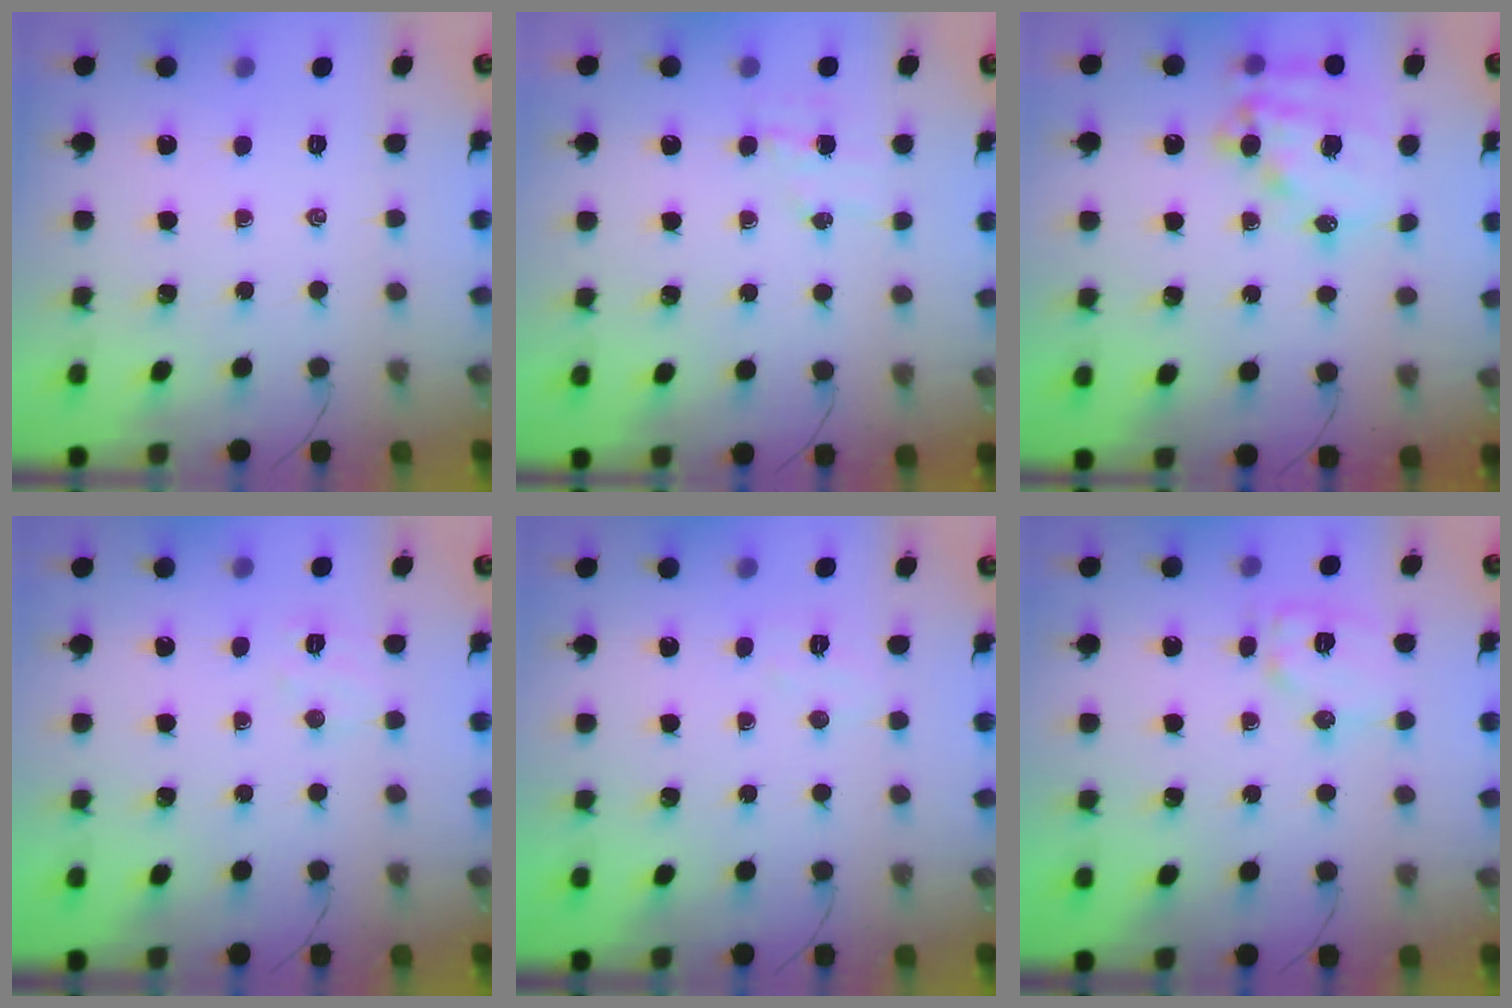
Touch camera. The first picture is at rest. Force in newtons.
{"total": 4.9, "press": 4.9, "slide": 0.8}
{"total": 14.2, "press": 13.8, "slide": 3.3}
{"total": 5.4, "press": 5.3, "slide": 1.1}
{"total": 4.7, "press": 4.6, "slide": 0.9}
{"total": 9.8, "press": 9.8, "slide": 0.2}